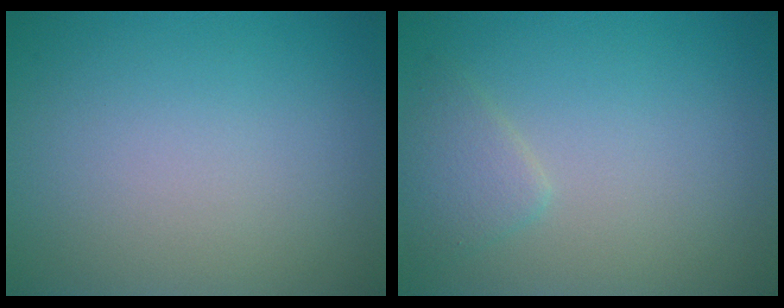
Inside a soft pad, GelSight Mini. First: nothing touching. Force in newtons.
{"total": 1.8, "press": 1.8, "slide": 0.2}